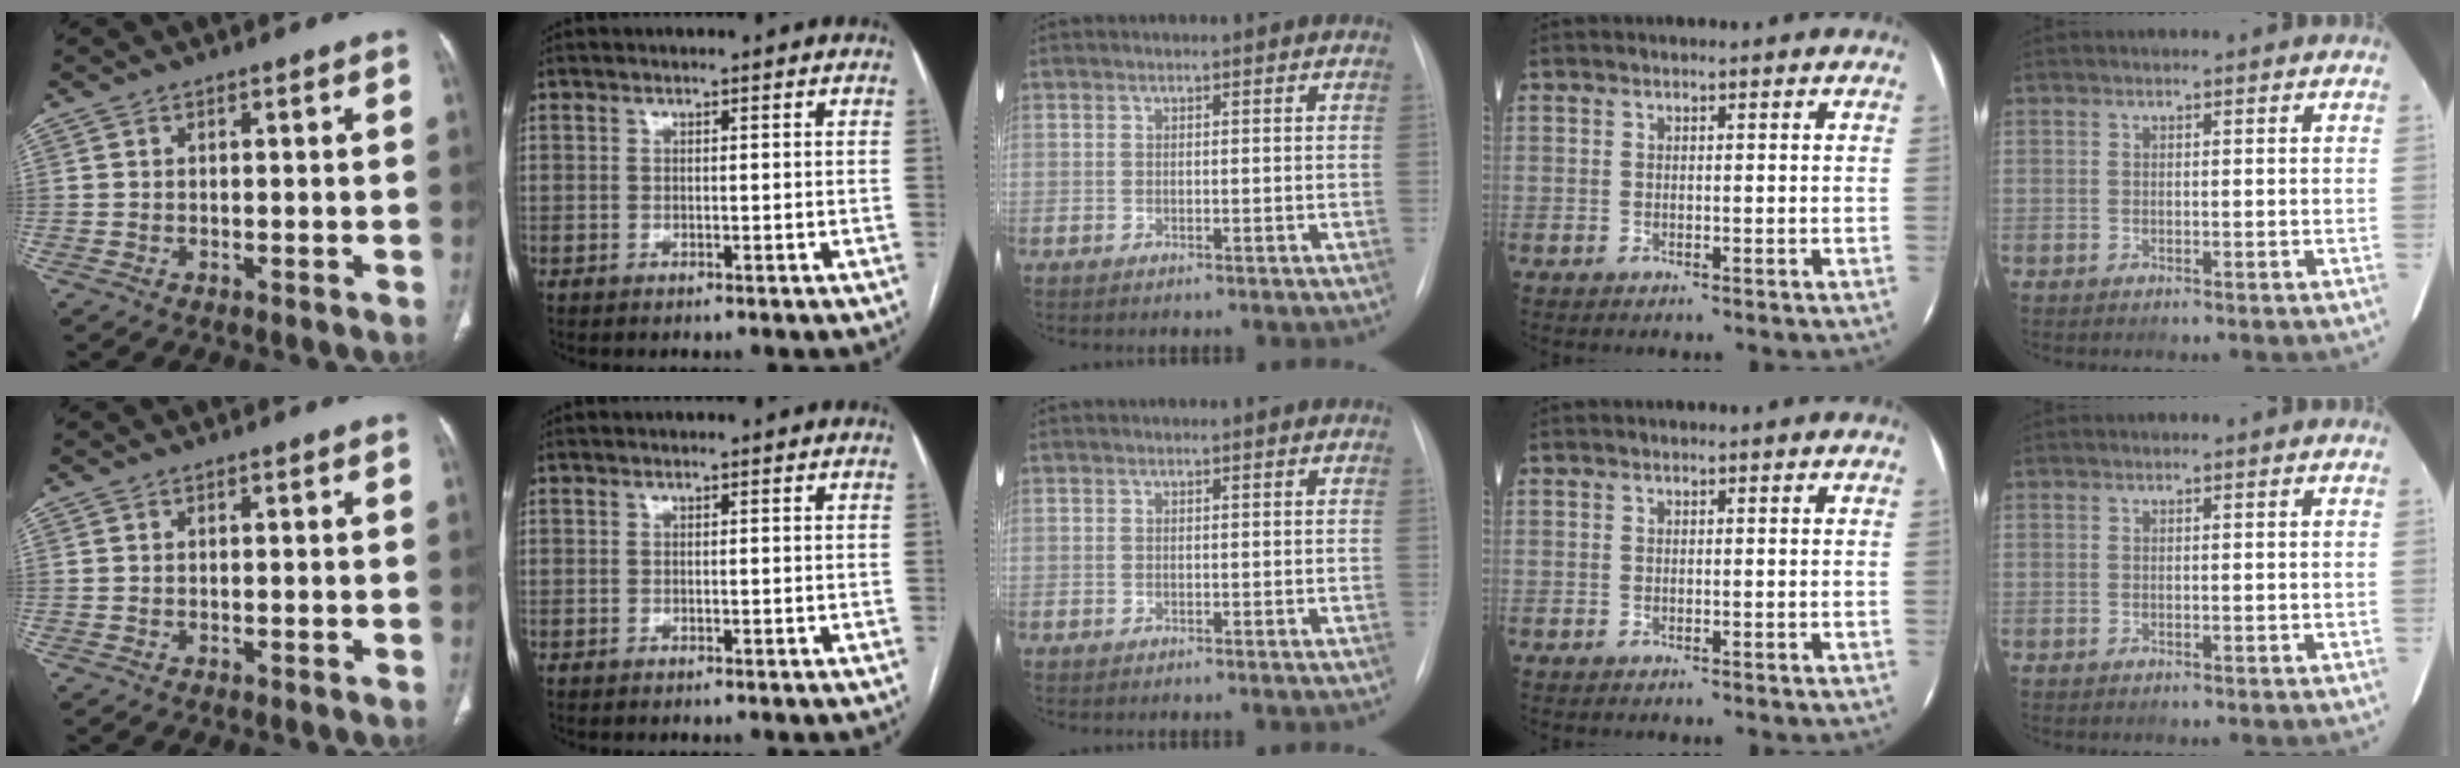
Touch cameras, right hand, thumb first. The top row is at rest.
{}